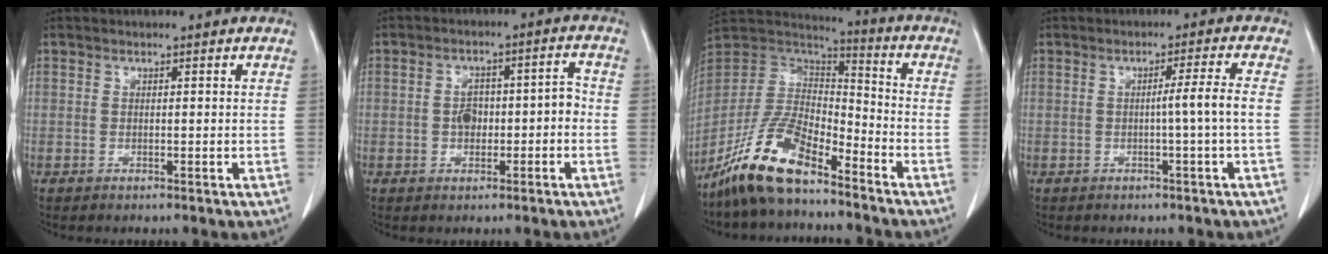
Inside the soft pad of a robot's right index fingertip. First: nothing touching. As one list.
[{"total": 5.4, "force": [-1.1, 2.9, 4.4], "torque": [-0.069, 0.030, -0.014]}, {"total": 14.0, "force": [-10.1, 4.1, 8.8], "torque": [-0.180, 0.008, -0.189]}, {"total": 3.5, "force": [-0.7, -1.3, 3.1], "torque": [-0.046, 0.005, -0.011]}]